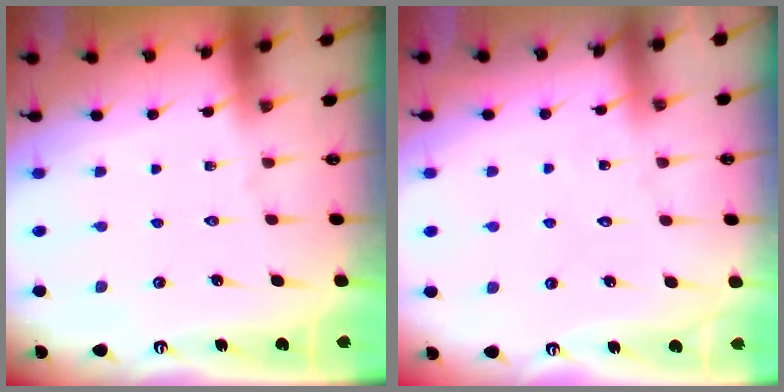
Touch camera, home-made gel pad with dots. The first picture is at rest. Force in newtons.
{"total": 5.2, "press": 5.1, "slide": 0.5}